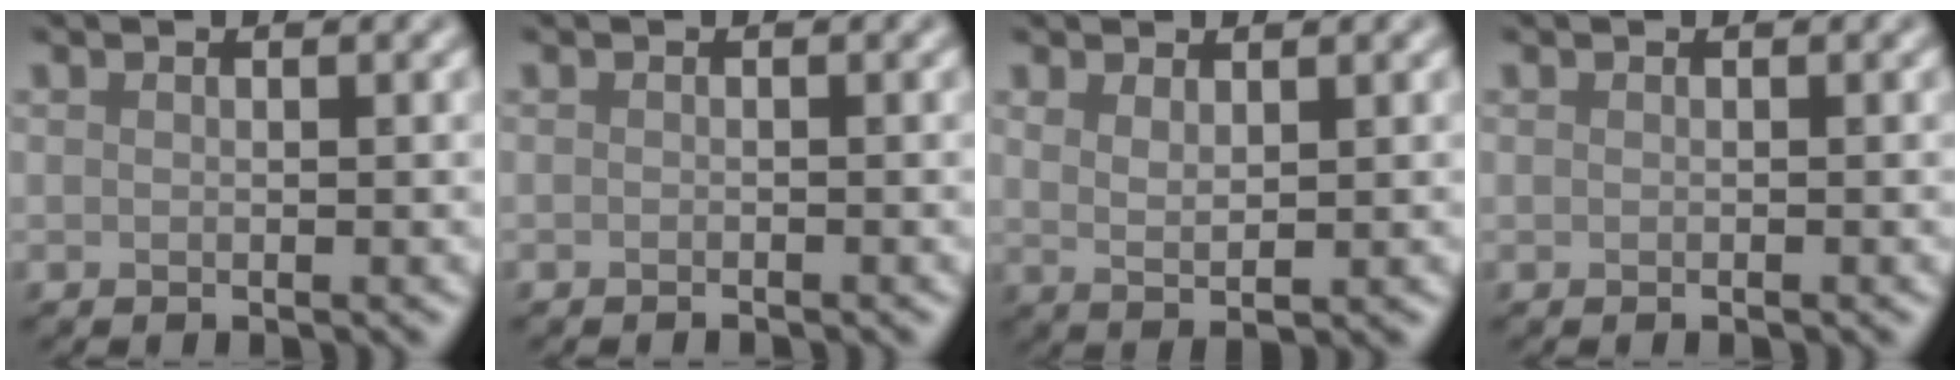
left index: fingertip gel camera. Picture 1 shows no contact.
{"total": 0.5, "force": [-0.5, 0.1, 0.1], "torque": [0.000, -0.001, -0.010]}
{"total": 1.7, "force": [0.9, 0.6, 1.4], "torque": [-0.027, -0.005, 0.022]}
{"total": 0.0}